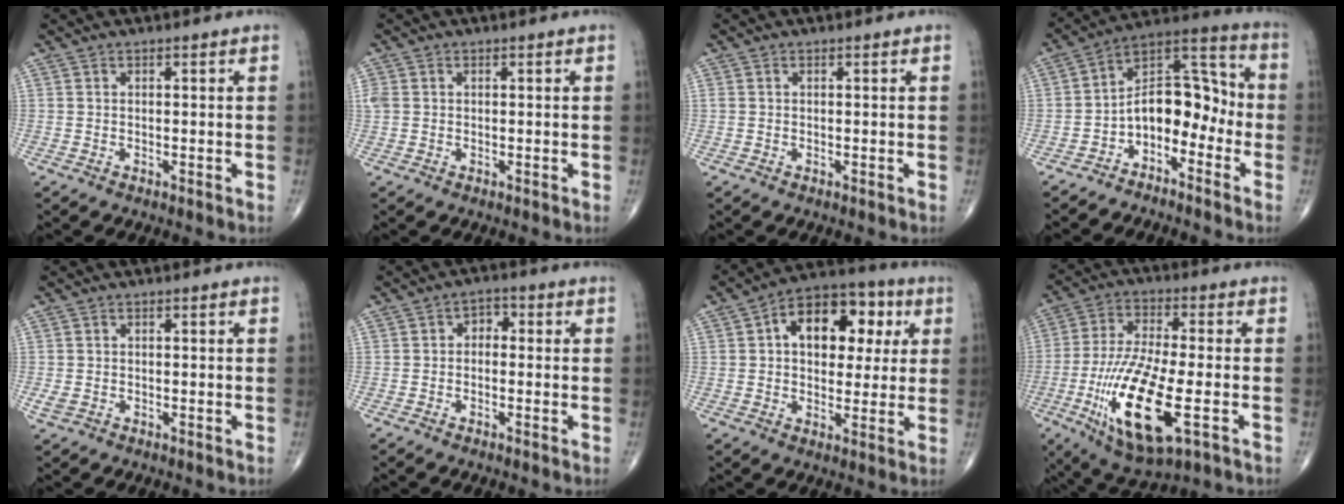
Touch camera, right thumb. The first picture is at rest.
{"total": 2.3, "force": [0.3, 1.8, 1.3], "torque": [-0.043, 0.011, 0.010]}
{"total": 0.6, "force": [0.2, 0.4, 0.5], "torque": [-0.013, 0.011, 0.007]}
{"total": 11.9, "force": [-4.1, 7.3, 8.5], "torque": [-0.103, 0.082, -0.080]}
{"total": 1.8, "force": [-0.5, 1.3, 1.0], "torque": [-0.027, 0.001, -0.006]}
{"total": 2.9, "force": [-0.1, 2.1, 1.9], "torque": [-0.008, 0.011, -0.014]}
{"total": 15.4, "force": [3.9, 9.8, 11.2], "torque": [-0.124, 0.017, 0.053]}
{"total": 19.0, "force": [-5.6, 5.9, 17.2], "torque": [-0.353, -0.002, -0.089]}